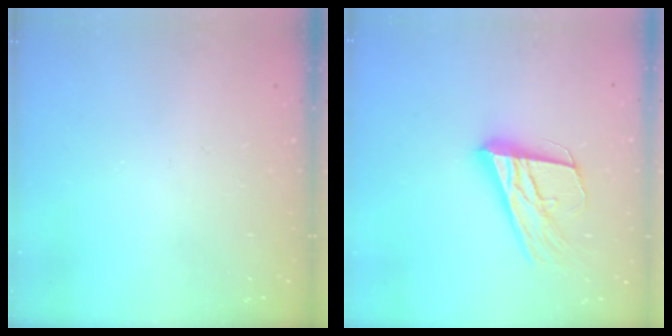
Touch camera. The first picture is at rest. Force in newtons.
{"total": 20.1, "press": 19.8, "slide": 3.8}